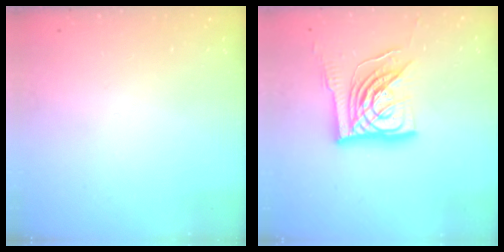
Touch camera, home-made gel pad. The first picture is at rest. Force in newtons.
{"total": 20.3, "press": 20.1, "slide": 2.6}